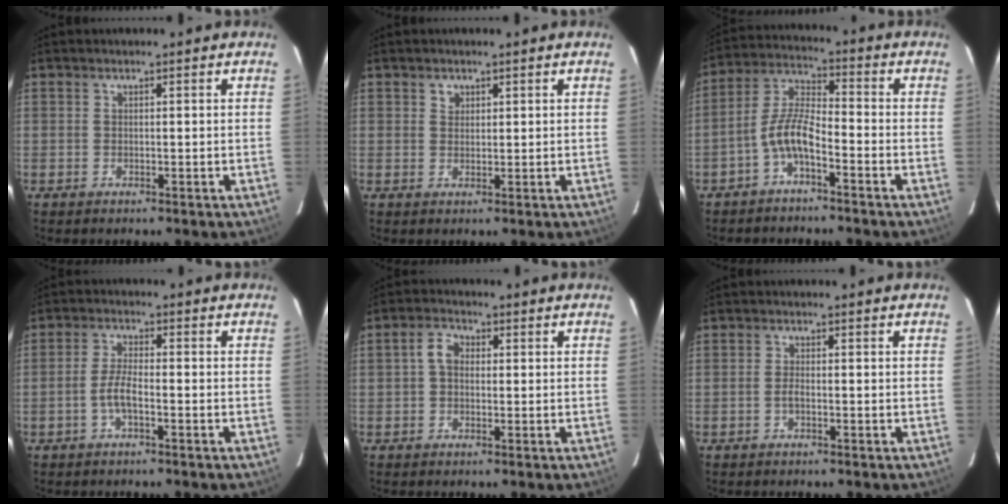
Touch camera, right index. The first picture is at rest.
{"total": 1.6, "force": [0.9, 1.3, 0.3], "torque": [0.000, 0.006, 0.015]}
{"total": 6.8, "force": [-3.7, 2.0, 5.5], "torque": [-0.121, 0.016, -0.073]}
{"total": 3.9, "force": [-1.6, 0.9, 3.5], "torque": [-0.078, 0.004, -0.032]}
{"total": 3.4, "force": [0.3, 2.6, 2.2], "torque": [-0.042, 0.013, 0.003]}
{"total": 1.2, "force": [-0.5, 0.3, 1.1], "torque": [-0.023, 0.001, -0.010]}